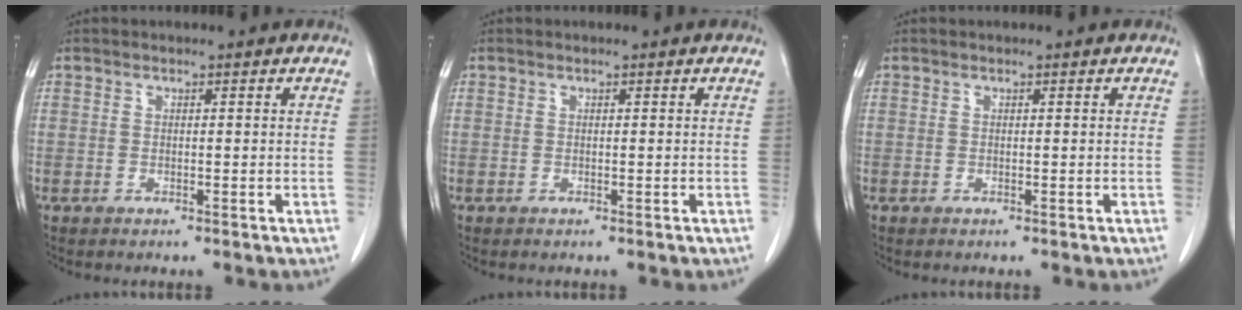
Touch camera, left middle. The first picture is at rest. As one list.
[{"total": 0.0}, {"total": 0.0}]